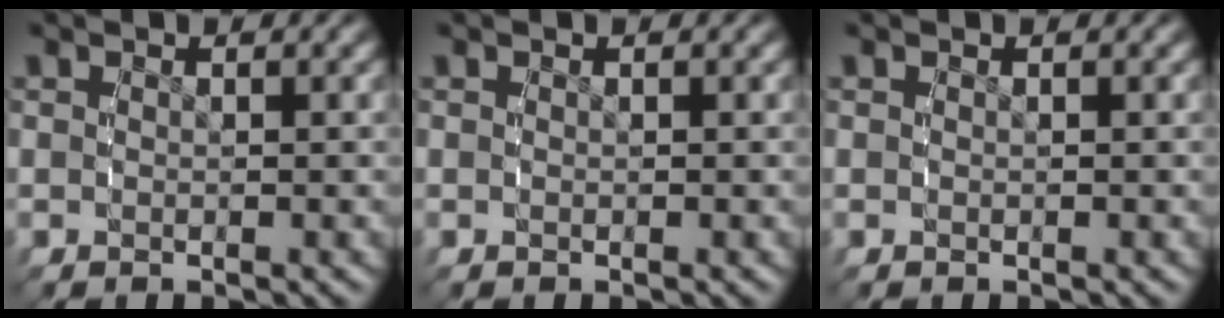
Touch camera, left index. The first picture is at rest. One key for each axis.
{"total": 0.0}
{"total": 0.0}